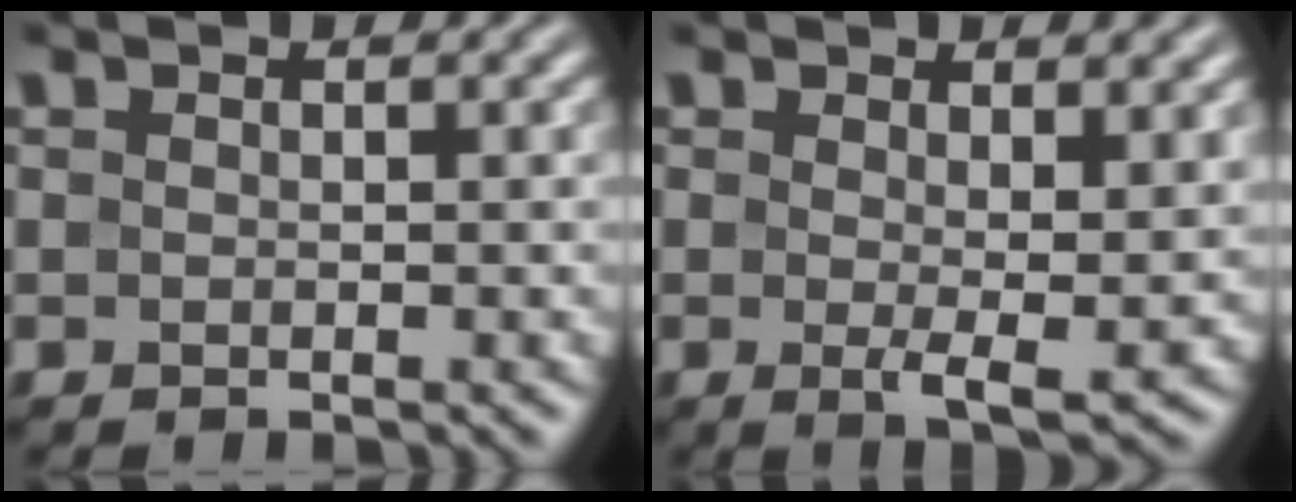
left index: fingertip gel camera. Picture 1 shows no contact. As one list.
[{"total": 3.2, "force": [0.8, 0.8, 3.0], "torque": [-0.046, -0.013, 0.016]}]